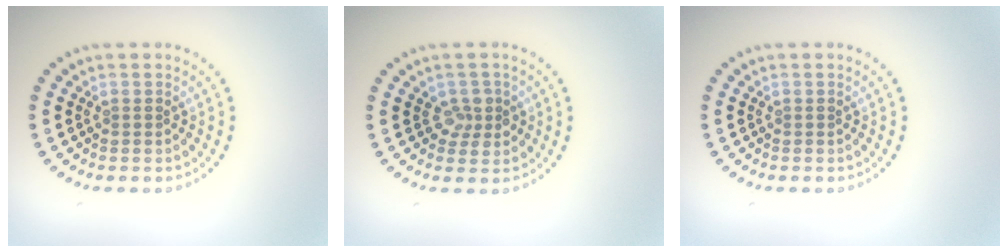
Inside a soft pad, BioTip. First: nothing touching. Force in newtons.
{"total": 1.9, "press": 1.7, "slide": 0.8}
{"total": 0.0}